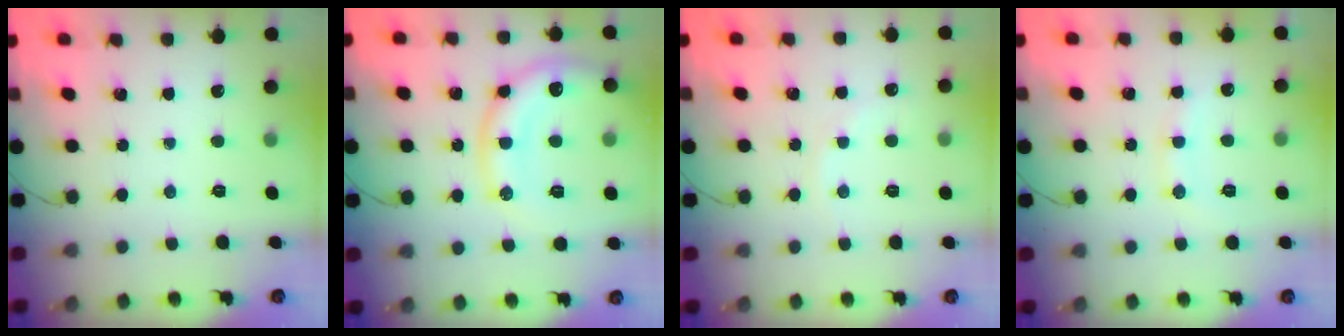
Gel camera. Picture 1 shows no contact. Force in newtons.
{"total": 14.7, "press": 14.6, "slide": 1.5}
{"total": 4.6, "press": 4.4, "slide": 1.5}
{"total": 8.8, "press": 8.7, "slide": 0.9}